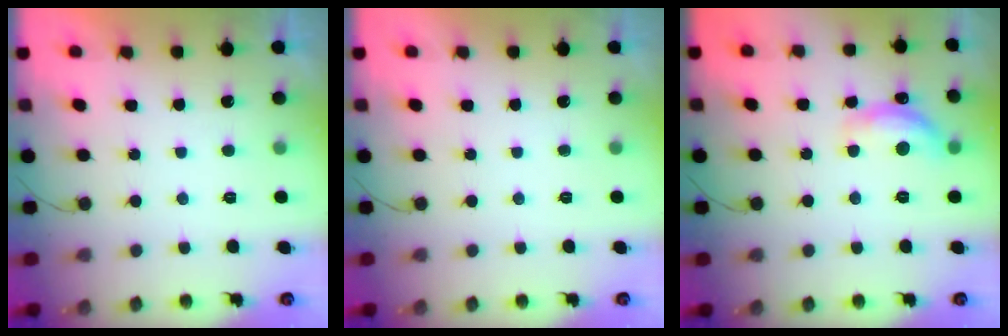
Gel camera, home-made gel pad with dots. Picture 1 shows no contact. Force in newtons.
{"total": 0.0}
{"total": 12.0, "press": 11.9, "slide": 0.8}